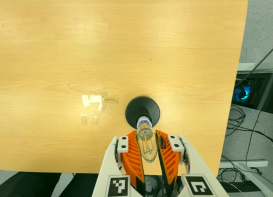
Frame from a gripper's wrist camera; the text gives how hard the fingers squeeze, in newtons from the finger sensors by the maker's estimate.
{"total": 20.7, "left": 24.2, "right": 17.2}